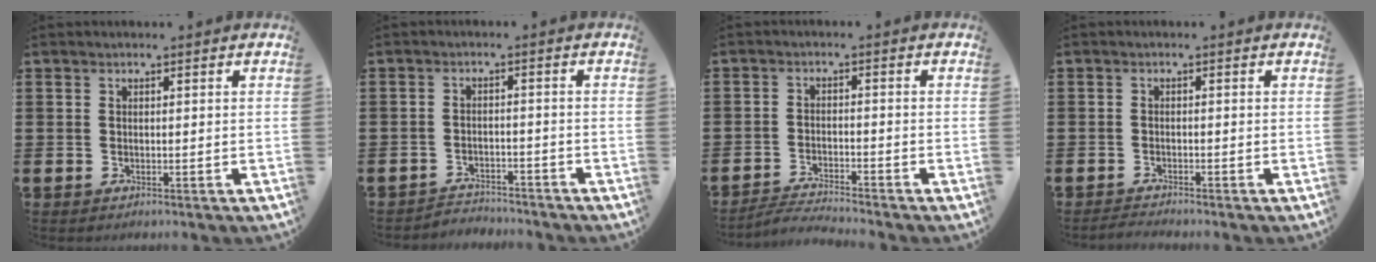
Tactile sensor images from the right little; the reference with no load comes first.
{"total": 2.3, "force": [-2.3, 0.3, -0.2], "torque": [-0.005, 0.003, -0.052]}
{"total": 2.6, "force": [-2.5, -0.1, 0.2], "torque": [-0.005, 0.004, -0.054]}
{"total": 0.9, "force": [-0.9, 0.0, 0.2], "torque": [-0.006, 0.000, -0.018]}